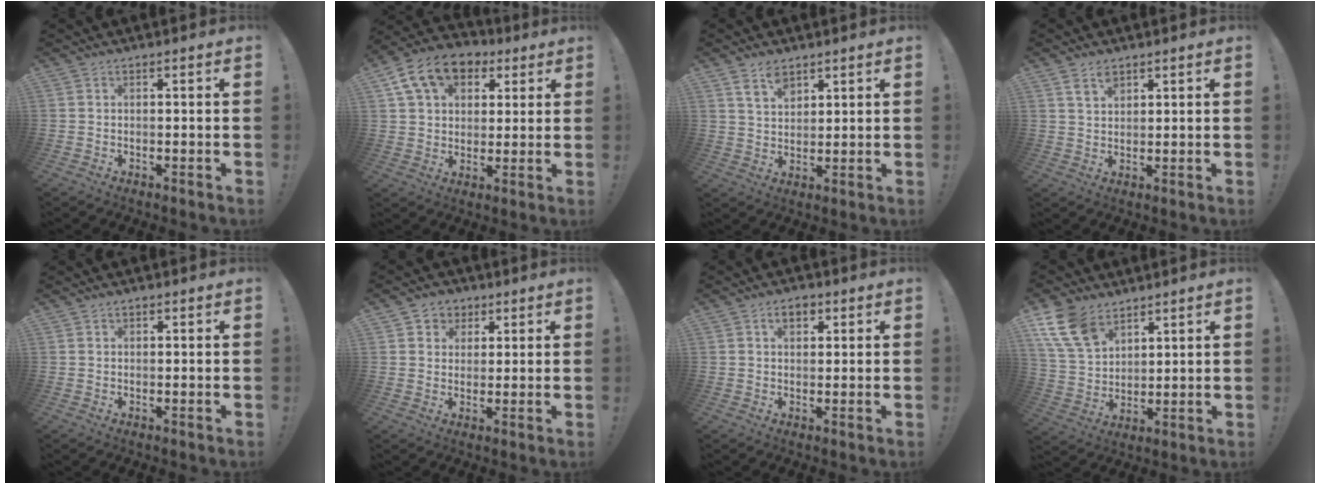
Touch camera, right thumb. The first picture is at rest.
{"total": 14.5, "force": [6.8, 10.3, 7.5], "torque": [-0.119, -0.024, 0.132]}
{"total": 6.6, "force": [4.5, 3.7, 3.2], "torque": [-0.050, -0.022, 0.083]}
{"total": 4.1, "force": [2.7, 2.3, 1.9], "torque": [-0.026, -0.015, 0.049]}
{"total": 0.7, "force": [0.4, 0.6, 0.1], "torque": [0.001, 0.001, 0.006]}
{"total": 5.4, "force": [1.9, 5.0, 0.7], "torque": [-0.002, -0.016, 0.035]}
{"total": 3.9, "force": [1.6, 2.4, 2.6], "torque": [-0.035, 0.003, 0.026]}
{"total": 13.7, "force": [8.4, 8.6, 6.6], "torque": [-0.141, -0.034, 0.168]}